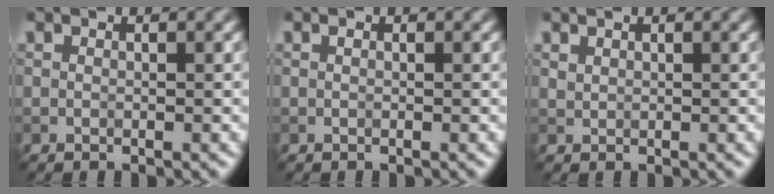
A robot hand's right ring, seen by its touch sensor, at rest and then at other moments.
{"total": 0.0}
{"total": 0.6, "force": [0.5, 0.3, 0.2], "torque": [-0.007, 0.000, 0.016]}